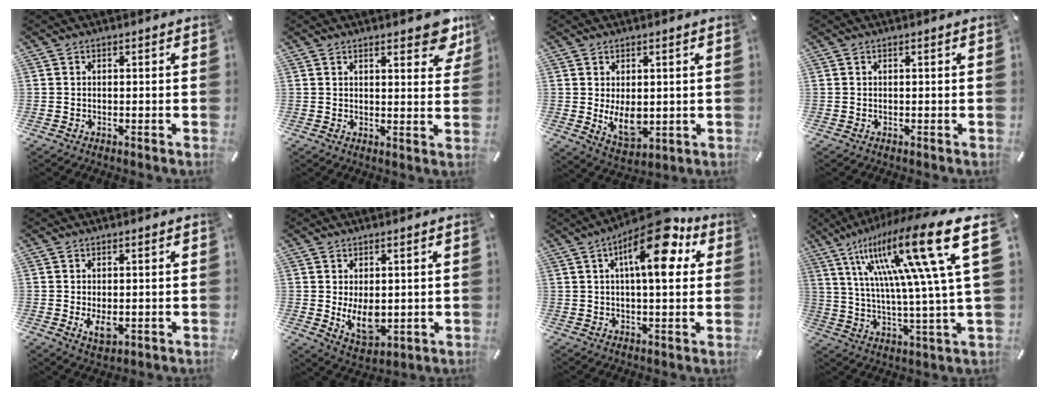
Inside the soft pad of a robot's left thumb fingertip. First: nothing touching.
{"total": 7.3, "force": [4.9, 2.7, 4.6], "torque": [-0.052, -0.030, 0.080]}
{"total": 7.9, "force": [0.2, 4.7, 6.4], "torque": [-0.112, -0.013, 0.005]}
{"total": 0.0}
{"total": 4.2, "force": [-0.5, 1.9, 3.7], "torque": [-0.075, -0.007, -0.014]}
{"total": 8.4, "force": [0.3, 5.0, 6.8], "torque": [-0.118, -0.014, 0.009]}
{"total": 16.0, "force": [6.7, 5.8, 13.4], "torque": [-0.209, -0.024, 0.103]}
{"total": 30.6, "force": [11.9, 6.0, 27.6], "torque": [-0.487, -0.070, 0.179]}